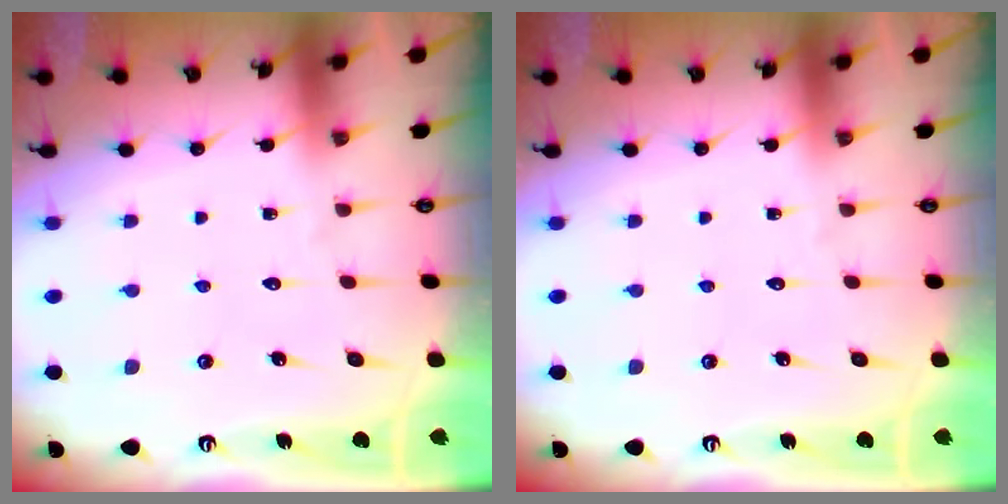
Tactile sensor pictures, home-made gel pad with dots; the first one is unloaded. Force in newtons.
{"total": 0.0}